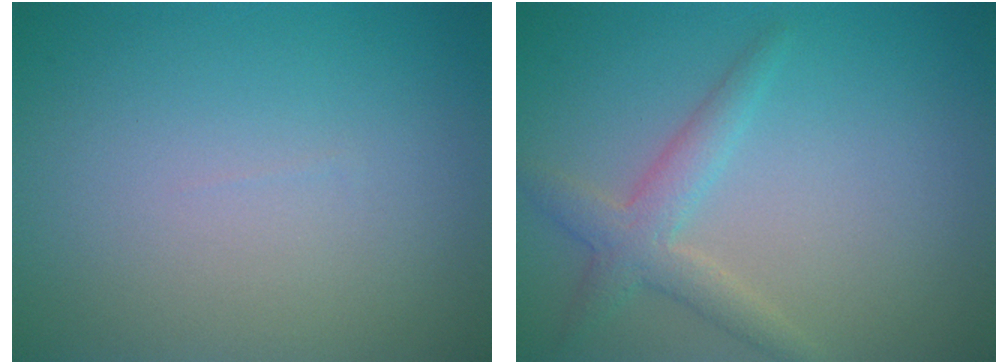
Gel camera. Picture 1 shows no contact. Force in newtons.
{"total": 2.8, "press": 2.8, "slide": 0.1}